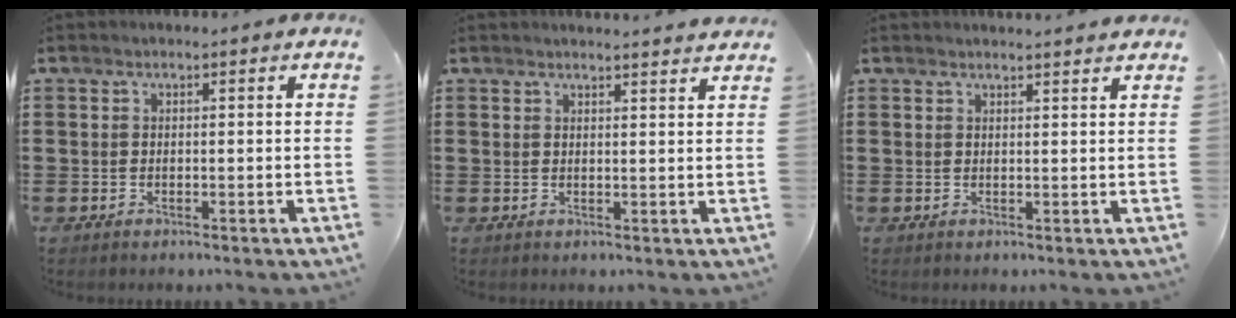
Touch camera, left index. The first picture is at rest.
{"total": 2.0, "force": [1.9, -0.3, 0.4], "torque": [-0.010, -0.005, 0.037]}
{"total": 1.6, "force": [1.5, -0.2, 0.3], "torque": [-0.008, -0.001, 0.030]}